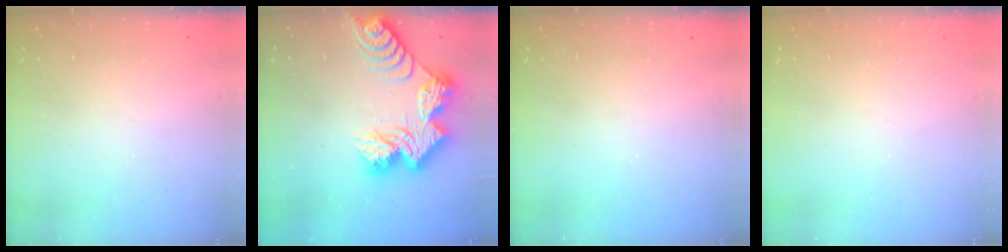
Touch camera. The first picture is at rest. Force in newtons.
{"total": 19.6, "press": 19.6, "slide": 1.4}
{"total": 0.0}
{"total": 0.0}